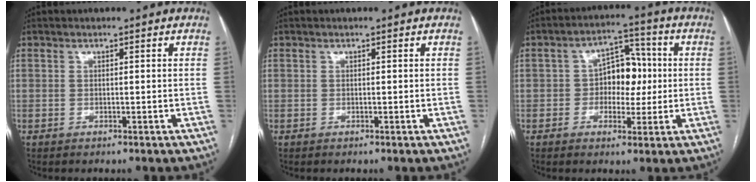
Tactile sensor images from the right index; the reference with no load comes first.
{"total": 0.0}
{"total": 7.4, "force": [0.0, 4.6, 5.8], "torque": [-0.079, 0.024, 0.000]}